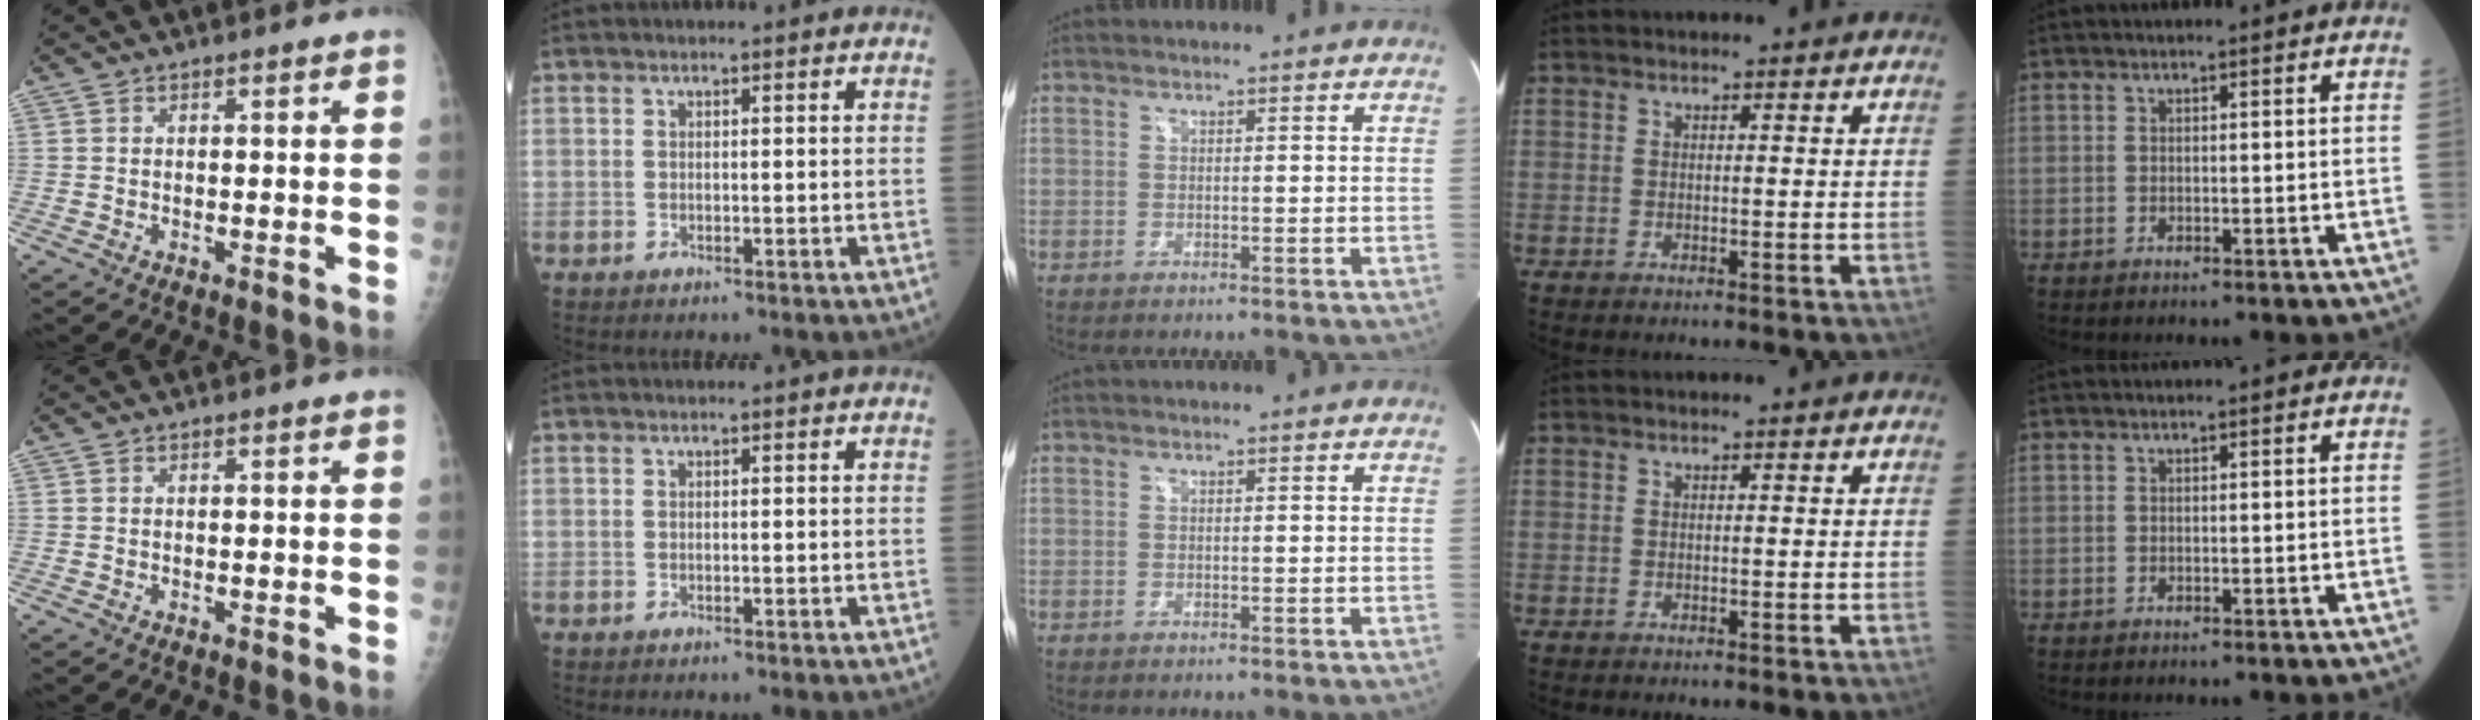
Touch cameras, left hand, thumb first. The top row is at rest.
{}